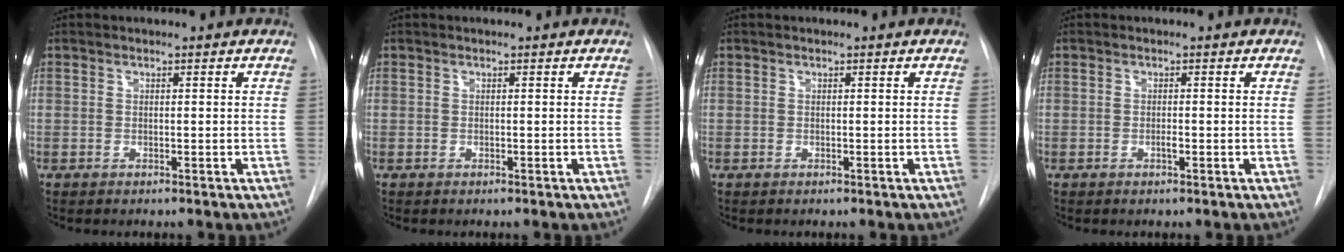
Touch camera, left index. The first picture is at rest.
{"total": 0.0}
{"total": 0.0}
{"total": 1.0, "force": [-0.9, 0.0, 0.3], "torque": [-0.003, -0.005, -0.017]}